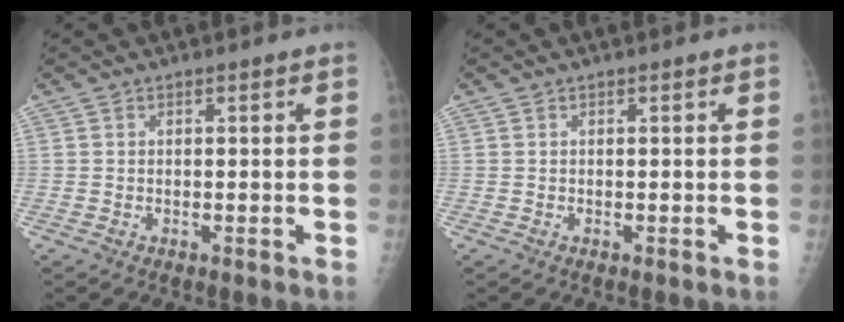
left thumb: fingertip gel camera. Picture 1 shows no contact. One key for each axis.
{"total": 0.0}